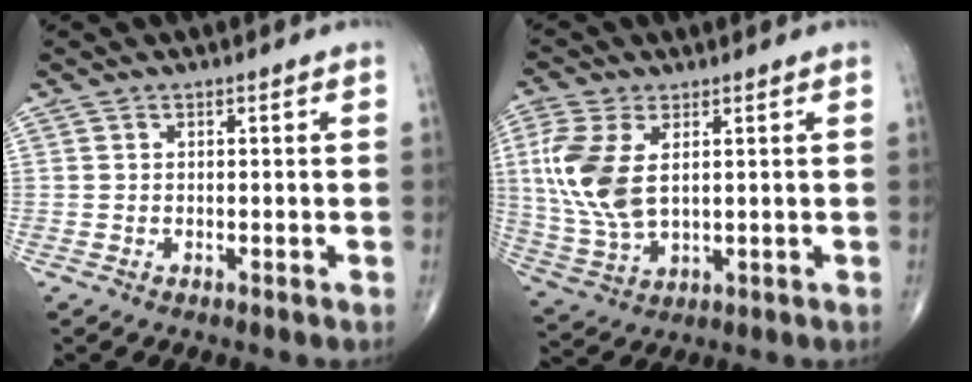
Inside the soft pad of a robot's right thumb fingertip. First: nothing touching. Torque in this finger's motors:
{"motor_torque": [0.21, 0.34, 1.21, 0.38, 0.12]}